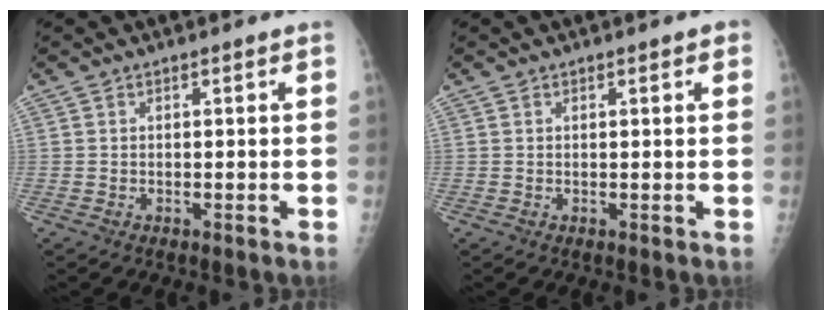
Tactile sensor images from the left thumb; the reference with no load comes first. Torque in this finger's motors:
{"motor_torque": [-0.10, -0.07, -0.15, -0.13, -0.01]}